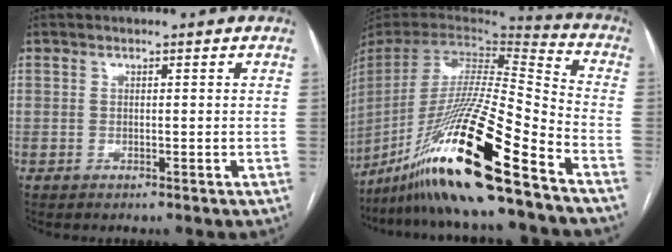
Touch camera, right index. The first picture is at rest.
{"total": 26.5, "force": [-17.5, 0.4, 19.9], "torque": [-0.383, -0.041, -0.322]}